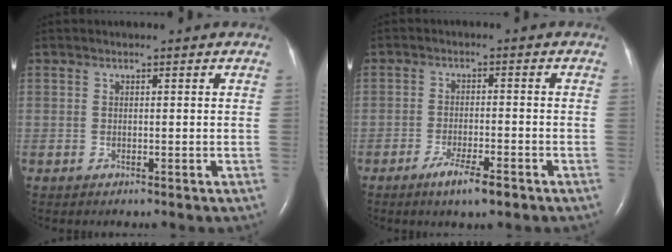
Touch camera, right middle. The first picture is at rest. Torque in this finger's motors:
{"motor_torque": [0.62, -0.54, 0.28, 0.09]}